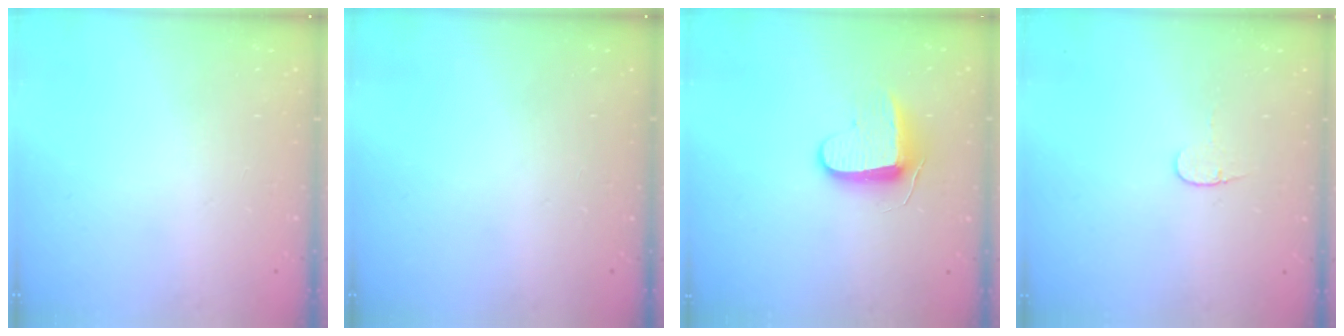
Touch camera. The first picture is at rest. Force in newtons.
{"total": 0.0}
{"total": 8.7, "press": 8.7, "slide": 0.6}
{"total": 3.7, "press": 3.7, "slide": 0.4}